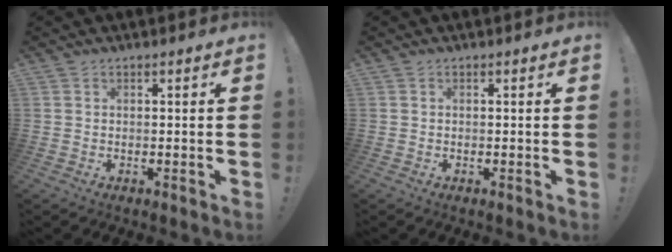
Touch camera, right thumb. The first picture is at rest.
{"total": 0.0}